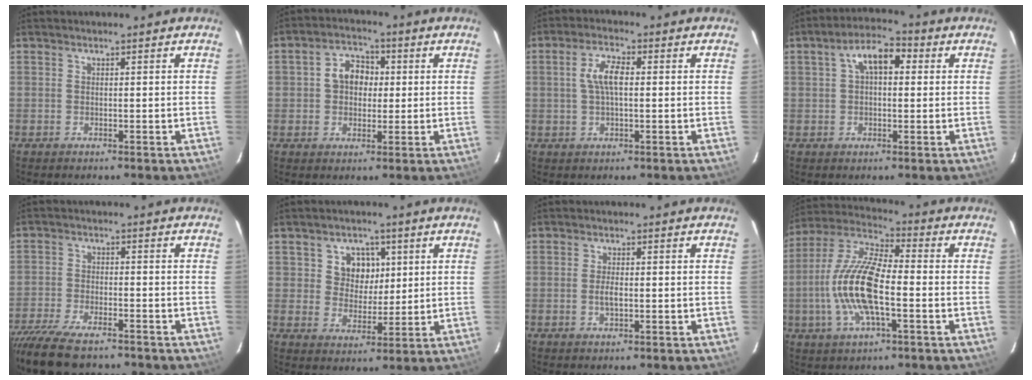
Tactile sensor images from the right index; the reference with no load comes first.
{"total": 6.4, "force": [0.6, 5.1, 3.7], "torque": [-0.067, 0.025, 0.013]}
{"total": 5.4, "force": [0.6, 2.1, 5.0], "torque": [-0.099, 0.010, 0.012]}
{"total": 7.1, "force": [1.8, 3.7, 5.8], "torque": [-0.103, 0.027, 0.028]}
{"total": 13.9, "force": [-11.4, 4.0, 6.7], "torque": [-0.154, -0.035, -0.199]}
{"total": 6.8, "force": [2.2, 5.9, 2.6], "torque": [-0.049, 0.016, 0.043]}
{"total": 2.1, "force": [-0.5, 0.9, 1.9], "torque": [-0.036, -0.003, -0.008]}
{"total": 15.5, "force": [-3.2, 5.1, 14.3], "torque": [-0.291, 0.001, -0.070]}